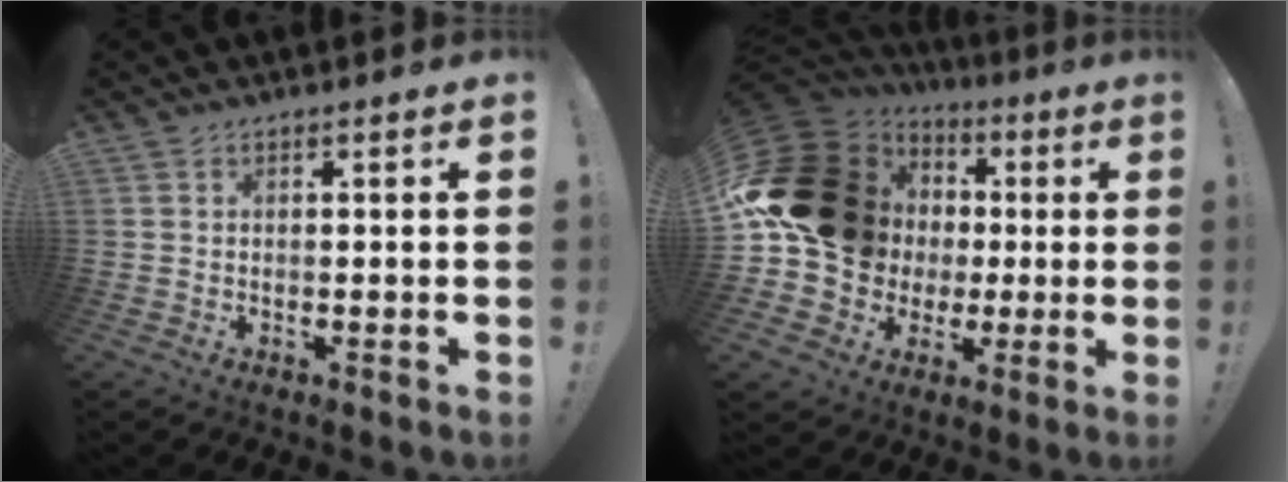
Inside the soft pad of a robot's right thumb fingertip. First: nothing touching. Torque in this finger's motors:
{"motor_torque": [2.37, 2.63, 1.51, -1.26, 0.73]}